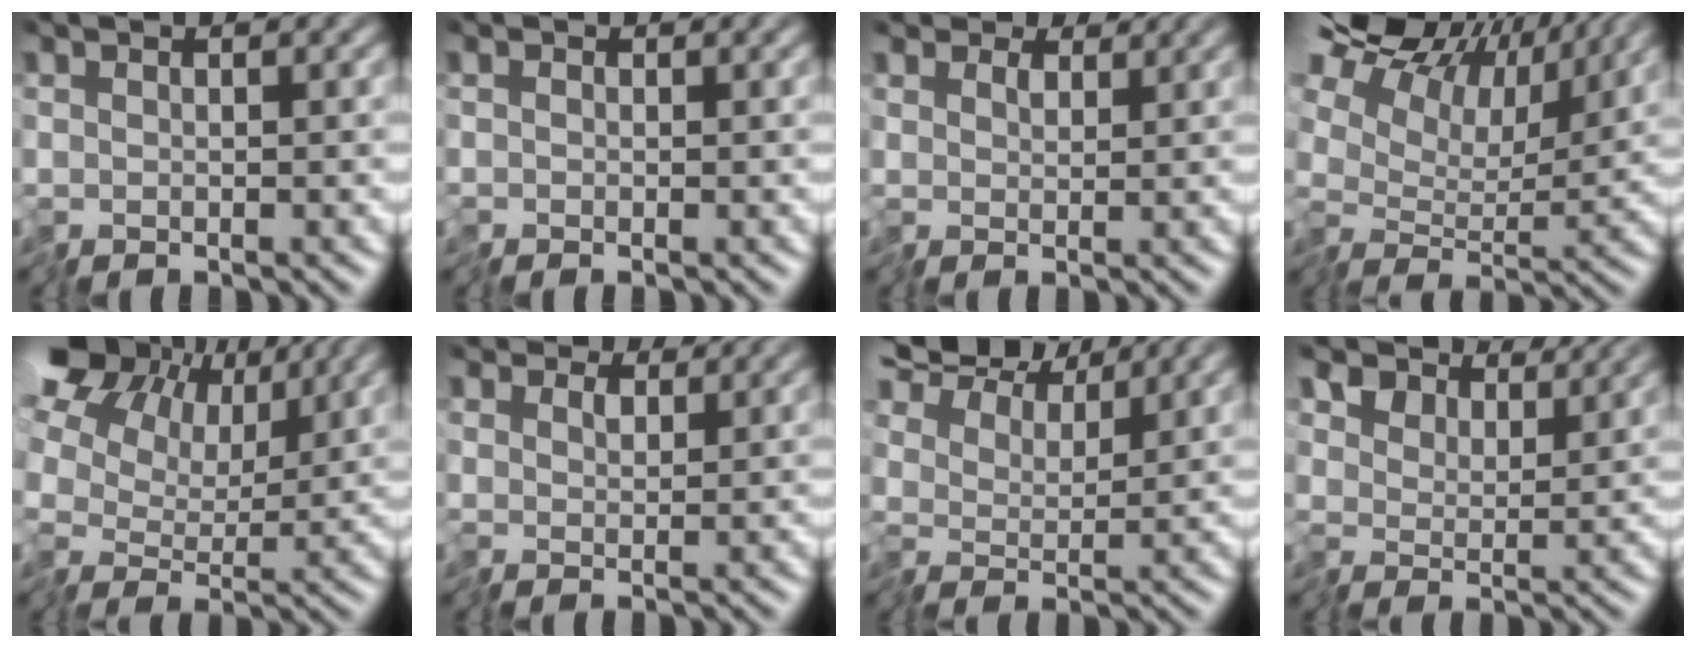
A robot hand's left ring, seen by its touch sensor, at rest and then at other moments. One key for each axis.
{"total": 0.0}
{"total": 2.3, "fx": 1.8, "fy": 1.3, "fz": 0.6, "tx": -0.020, "ty": 0.003, "tz": 0.023}
{"total": 13.5, "fx": 7.0, "fy": 7.8, "fz": 8.6, "tx": -0.205, "ty": 0.049, "tz": 0.116}
{"total": 12.3, "fx": 5.3, "fy": 8.1, "fz": 7.6, "tx": -0.160, "ty": 0.034, "tz": 0.088}
{"total": 2.5, "fx": 2.1, "fy": 1.3, "fz": 0.6, "tx": -0.021, "ty": 0.004, "tz": 0.028}
{"total": 7.4, "fx": 6.0, "fy": 3.0, "fz": 3.1, "tx": -0.073, "ty": 0.018, "tz": 0.092}
{"total": 3.9, "fx": 3.6, "fy": 1.4, "fz": 0.7, "tx": -0.024, "ty": 0.002, "tz": 0.054}